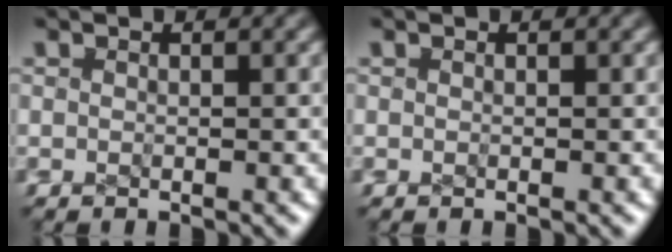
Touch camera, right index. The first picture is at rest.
{"total": 0.0}